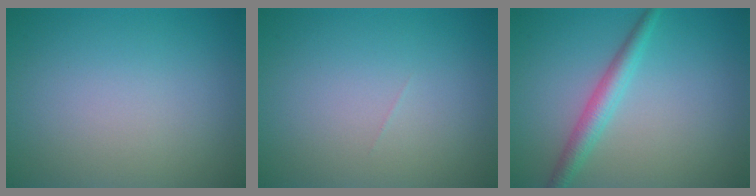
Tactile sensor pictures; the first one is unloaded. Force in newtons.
{"total": 0.0}
{"total": 2.6, "press": 2.6, "slide": 0.0}